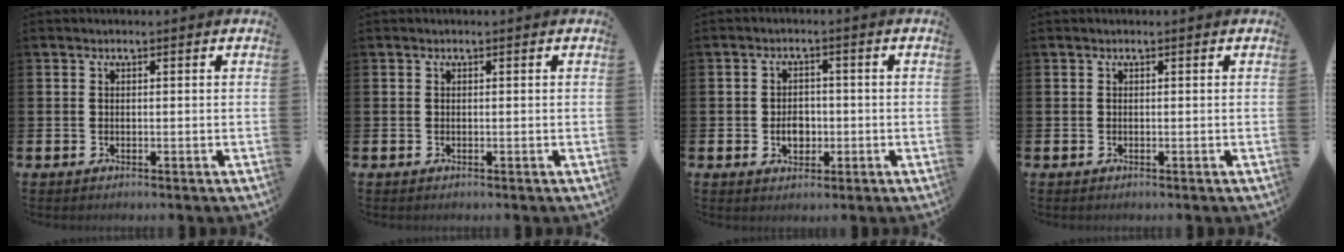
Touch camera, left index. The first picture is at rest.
{"total": 0.0}
{"total": 3.3, "force": [-0.6, 2.4, 2.2], "torque": [-0.023, -0.004, -0.018]}
{"total": 0.0}